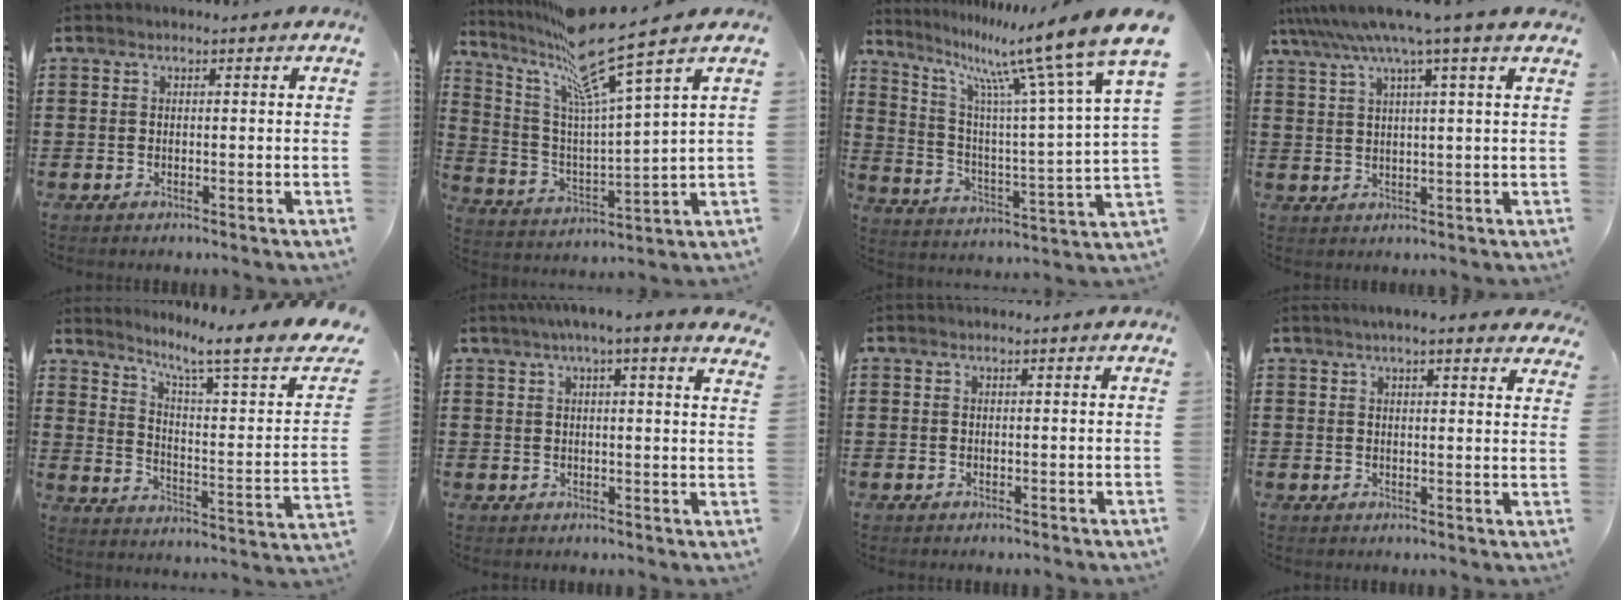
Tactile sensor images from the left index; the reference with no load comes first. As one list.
[{"total": 13.4, "force": [9.9, 0.6, 9.0], "torque": [-0.191, -0.049, 0.161]}, {"total": 12.8, "force": [9.8, 0.6, 8.3], "torque": [-0.170, -0.071, 0.152]}, {"total": 6.5, "force": [4.3, -0.9, 4.8], "torque": [-0.106, -0.014, 0.072]}, {"total": 7.7, "force": [5.5, -0.1, 5.3], "torque": [-0.101, -0.045, 0.076]}, {"total": 3.6, "force": [2.8, 0.1, 2.3], "torque": [-0.054, 0.001, 0.049]}, {"total": 0.0}, {"total": 3.7, "force": [3.2, 0.7, 1.6], "torque": [-0.038, 0.002, 0.058]}]